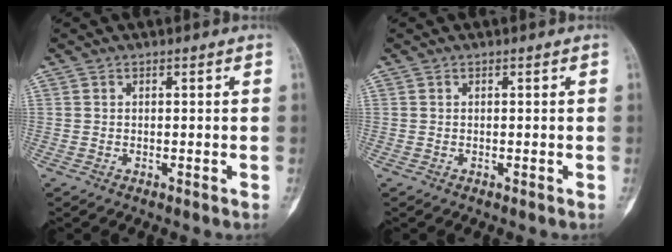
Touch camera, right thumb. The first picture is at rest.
{"total": 0.0}